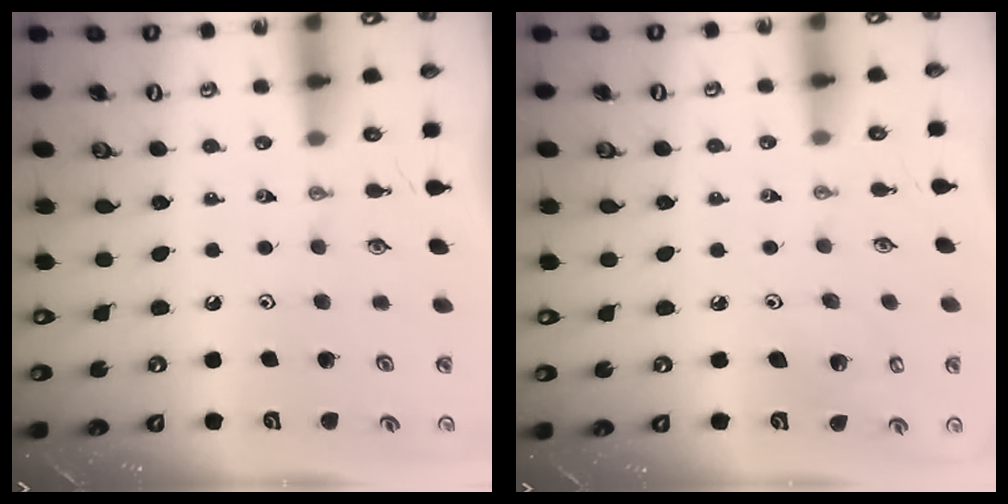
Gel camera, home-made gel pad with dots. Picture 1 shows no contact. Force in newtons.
{"total": 5.4, "press": 5.3, "slide": 0.5}